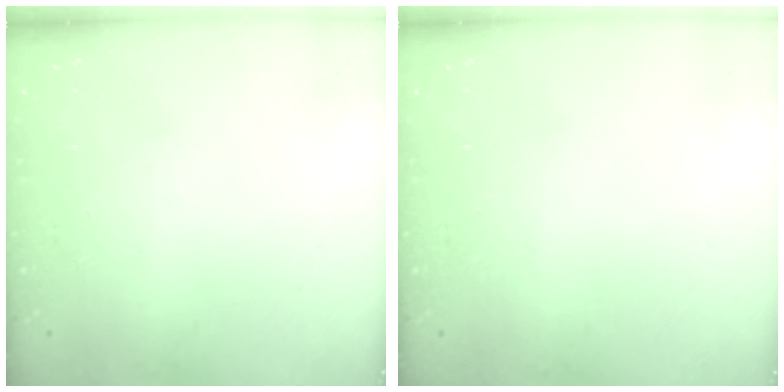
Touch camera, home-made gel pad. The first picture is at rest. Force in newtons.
{"total": 0.0}